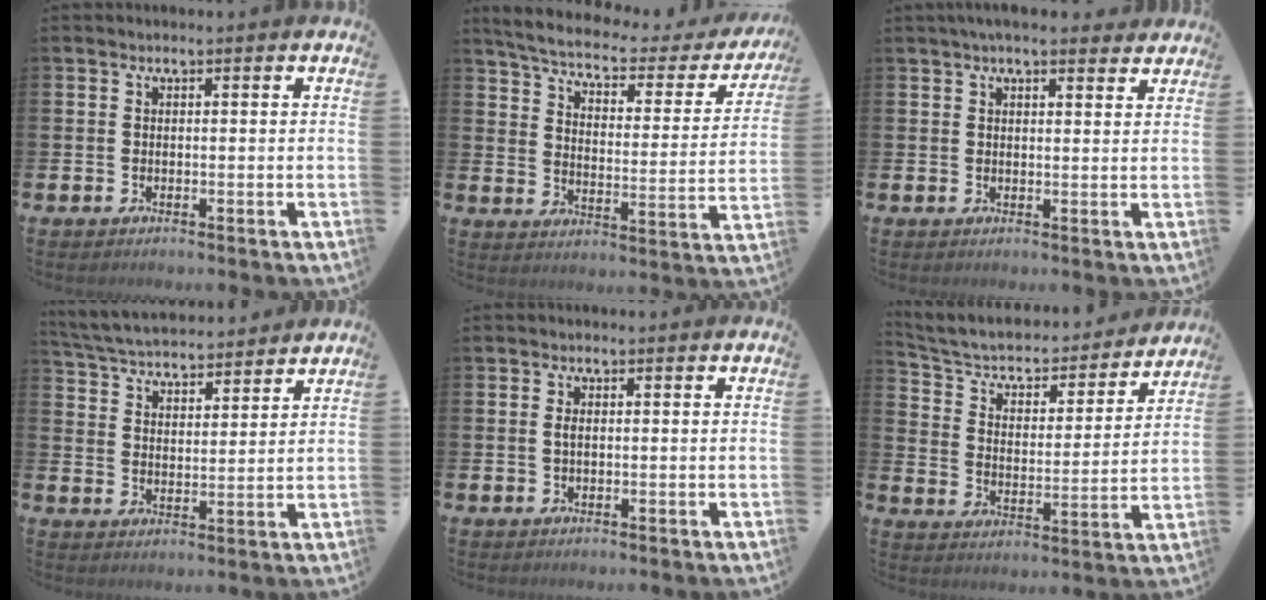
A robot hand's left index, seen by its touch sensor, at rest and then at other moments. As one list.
[{"total": 4.9, "force": [4.2, 1.4, 2.1], "torque": [-0.069, -0.032, 0.063]}, {"total": 3.6, "force": [3.3, 0.7, 1.2], "torque": [-0.025, -0.010, 0.060]}, {"total": 5.4, "force": [5.3, 0.9, 0.4], "torque": [-0.033, -0.036, 0.092]}, {"total": 1.0, "force": [0.1, 0.5, 0.9], "torque": [-0.018, 0.005, 0.000]}, {"total": 6.0, "force": [5.3, 2.2, 1.7], "torque": [-0.070, -0.038, 0.085]}]